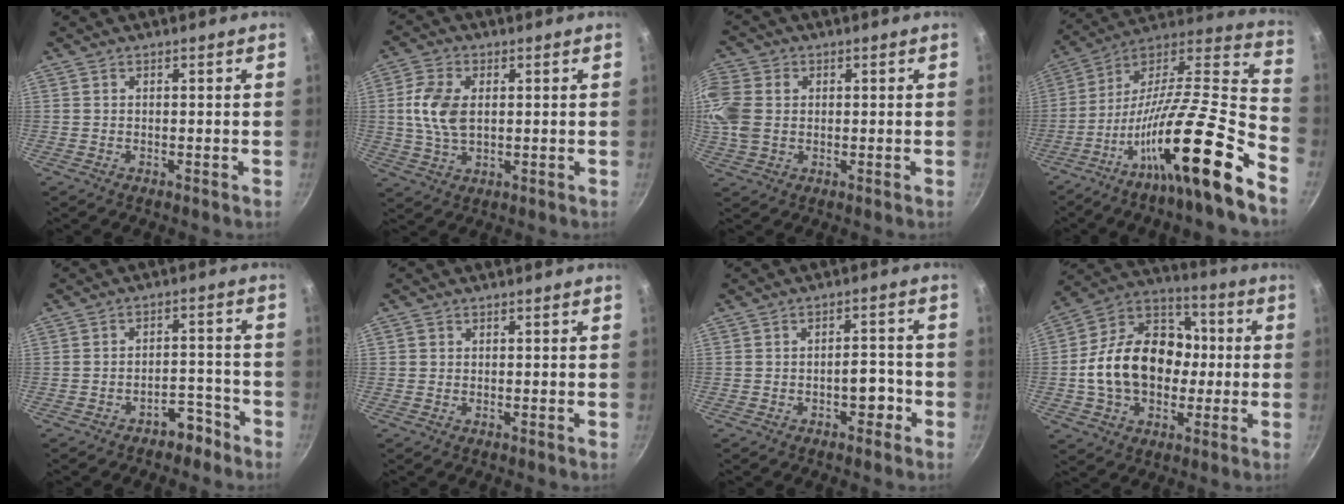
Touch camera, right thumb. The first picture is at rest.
{"total": 8.7, "force": [1.1, 5.4, 6.8], "torque": [-0.130, 0.002, 0.020]}
{"total": 8.3, "force": [0.7, 6.5, 5.1], "torque": [-0.100, -0.003, 0.006]}
{"total": 27.7, "force": [-14.2, 4.6, 23.4], "torque": [-0.319, 0.066, -0.259]}
{"total": 5.0, "force": [-3.6, 2.7, 2.1], "torque": [-0.004, 0.050, -0.039]}
{"total": 0.8, "force": [0.1, 0.8, 0.1], "torque": [0.001, 0.001, 0.000]}
{"total": 4.1, "force": [-1.9, 2.3, 2.7], "torque": [-0.013, 0.026, -0.026]}
{"total": 20.6, "force": [-1.0, 15.5, 13.6], "torque": [-0.193, 0.047, -0.027]}